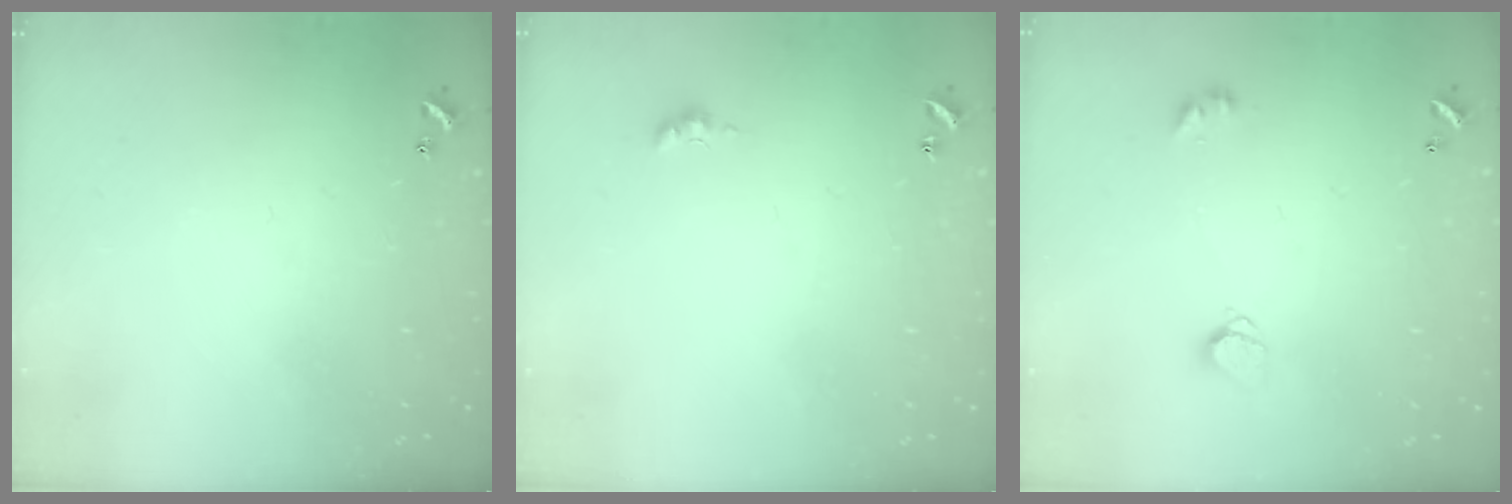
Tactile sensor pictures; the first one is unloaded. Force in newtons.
{"total": 2.0, "press": 1.9, "slide": 0.5}
{"total": 3.6, "press": 3.5, "slide": 0.5}